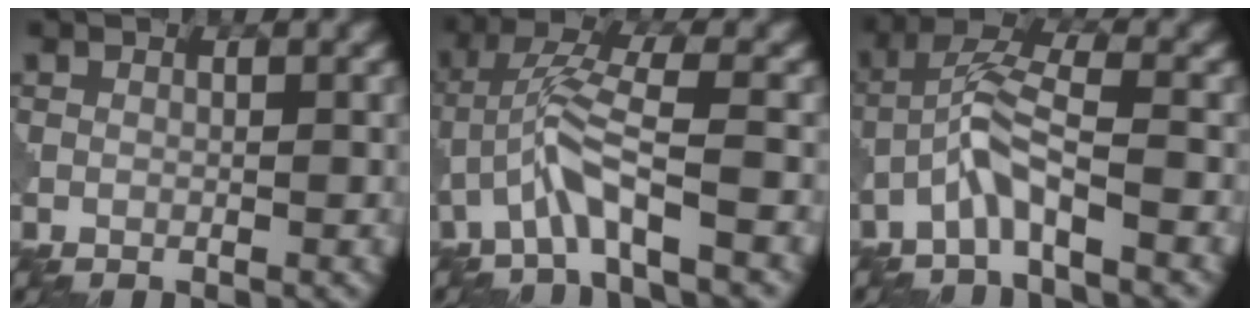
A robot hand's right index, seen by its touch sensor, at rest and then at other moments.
{"total": 4.2, "force": [-2.2, 0.5, 3.6], "torque": [-0.077, 0.014, -0.045]}
{"total": 3.9, "force": [-2.1, 0.6, 3.3], "torque": [-0.070, 0.016, -0.045]}